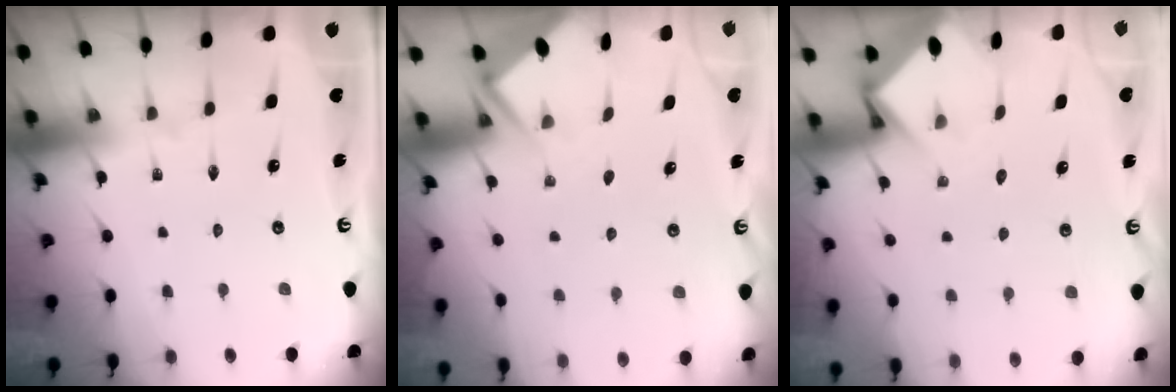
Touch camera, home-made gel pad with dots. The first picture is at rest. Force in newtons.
{"total": 2.9, "press": 2.9, "slide": 0.3}
{"total": 3.6, "press": 3.6, "slide": 0.3}